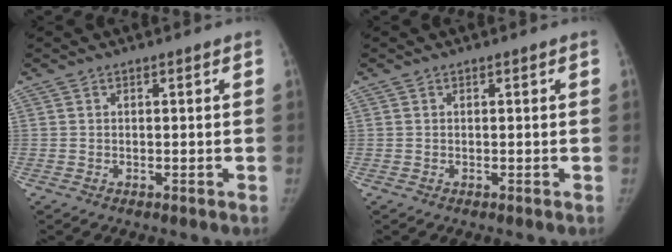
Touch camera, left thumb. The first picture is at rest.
{"total": 0.0}